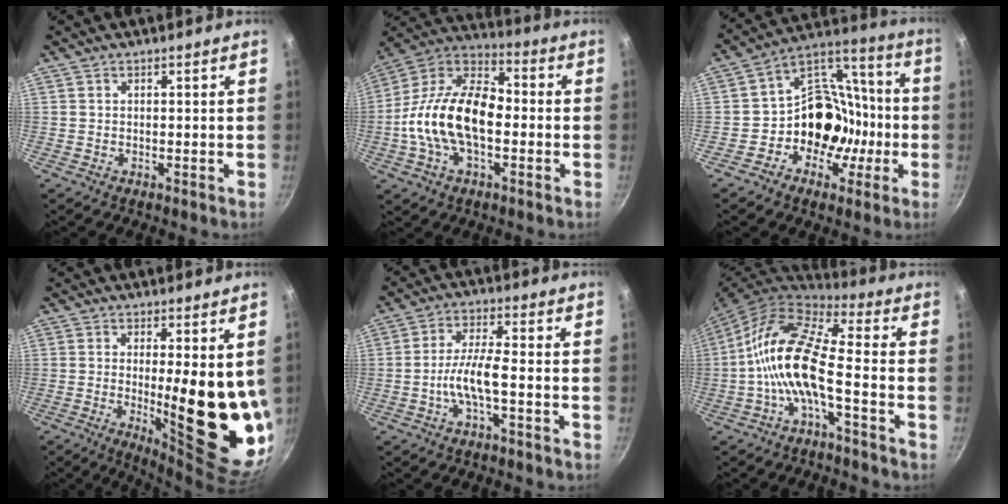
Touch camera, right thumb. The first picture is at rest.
{"total": 19.7, "force": [-2.6, 11.3, 15.9], "torque": [-0.264, 0.043, -0.068]}
{"total": 15.4, "force": [-4.0, 12.6, 7.9], "torque": [-0.056, 0.067, -0.074]}
{"total": 16.7, "force": [0.7, 4.9, 16.0], "torque": [-0.189, -0.042, 0.023]}
{"total": 6.8, "force": [-2.1, 1.5, 6.3], "torque": [-0.130, 0.025, -0.047]}
{"total": 13.5, "force": [-3.2, 4.4, 12.4], "torque": [-0.248, 0.038, -0.076]}